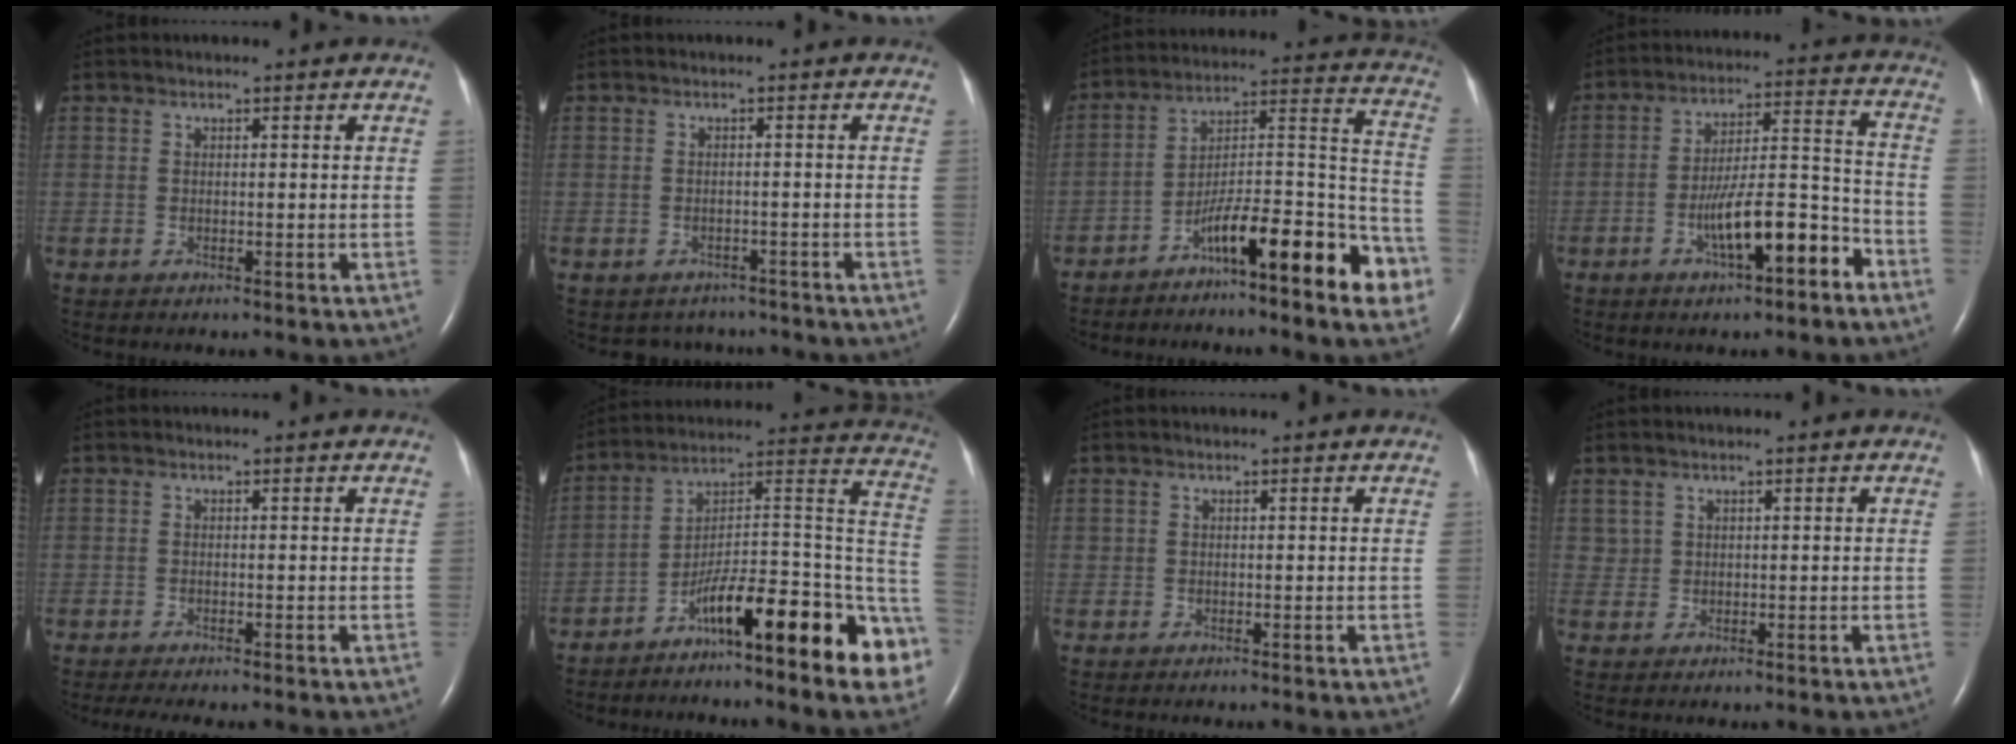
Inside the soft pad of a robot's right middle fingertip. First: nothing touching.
{"total": 4.1, "force": [-3.6, 2.0, -0.4], "torque": [0.003, 0.011, -0.044]}
{"total": 15.9, "force": [-9.3, 2.0, 12.8], "torque": [-0.174, 0.042, -0.146]}
{"total": 11.2, "force": [-6.0, 1.9, 9.3], "torque": [-0.154, 0.018, -0.093]}
{"total": 2.8, "force": [-2.3, 0.3, 1.6], "torque": [-0.026, -0.009, -0.032]}
{"total": 17.6, "force": [-10.0, 2.0, 14.4], "torque": [-0.150, 0.054, -0.151]}
{"total": 0.0}
{"total": 1.3, "force": [0.8, 1.0, -0.1], "torque": [0.011, 0.006, 0.011]}